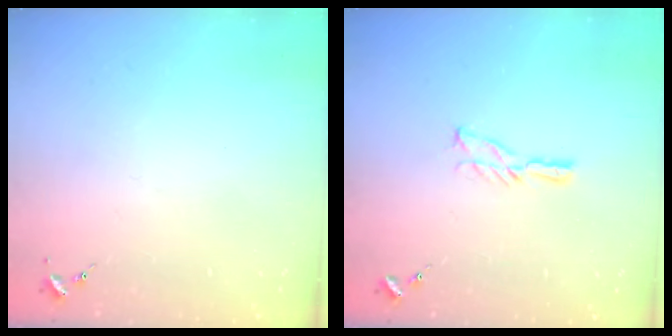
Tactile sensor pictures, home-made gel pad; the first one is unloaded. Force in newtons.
{"total": 5.8, "press": 5.8, "slide": 0.5}